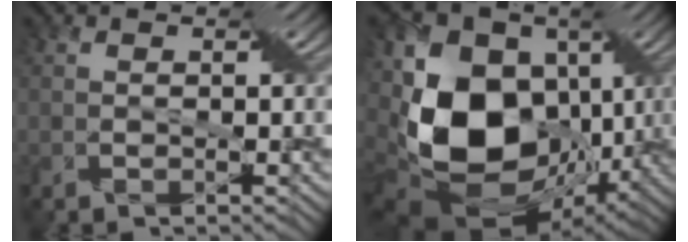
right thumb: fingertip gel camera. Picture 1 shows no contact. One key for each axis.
{"total": 17.8, "fx": -1.5, "fy": 13.1, "fz": 11.9, "tx": -0.279, "ty": -0.030, "tz": -0.008}